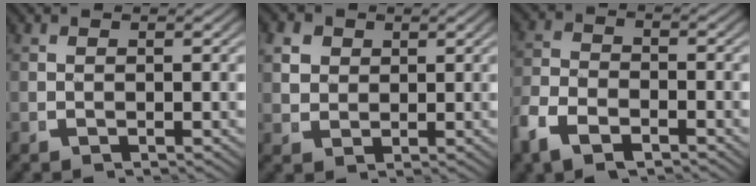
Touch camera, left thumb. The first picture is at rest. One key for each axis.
{"total": 3.6, "fx": 1.4, "fy": 2.9, "fz": 1.5, "tx": -0.039, "ty": -0.008, "tz": 0.036}
{"total": 4.3, "fx": -2.5, "fy": 2.4, "fz": 2.5, "tx": -0.057, "ty": -0.006, "tz": -0.042}